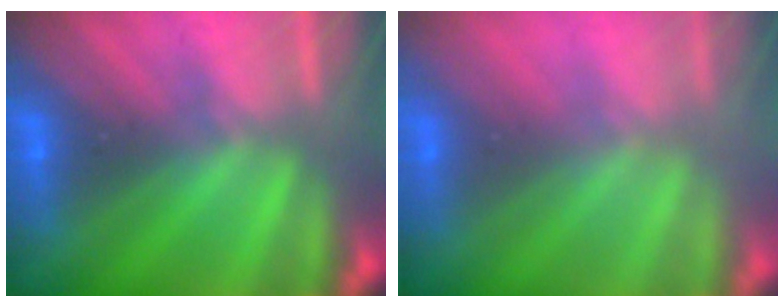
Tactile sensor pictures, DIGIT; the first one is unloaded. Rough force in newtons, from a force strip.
{"total": 2.7}